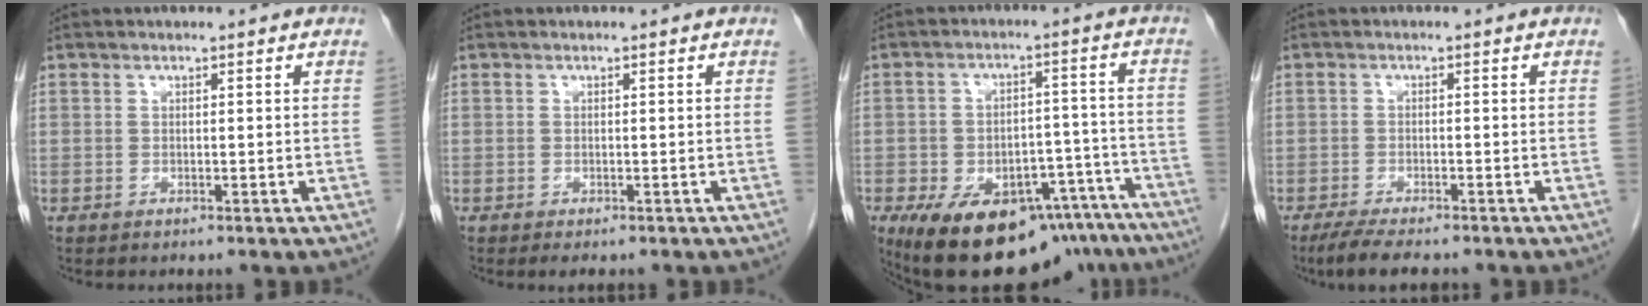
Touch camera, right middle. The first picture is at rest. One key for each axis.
{"total": 1.3, "fx": -1.0, "fy": 0.4, "fz": 0.8, "tx": -0.011, "ty": -0.004, "tz": -0.010}
{"total": 21.1, "fx": -15.6, "fy": 9.6, "fz": 10.3, "tx": -0.128, "ty": 0.025, "tz": -0.208}
{"total": 5.5, "fx": -4.4, "fy": 1.1, "fz": 3.1, "tx": -0.056, "ty": -0.013, "tz": -0.072}